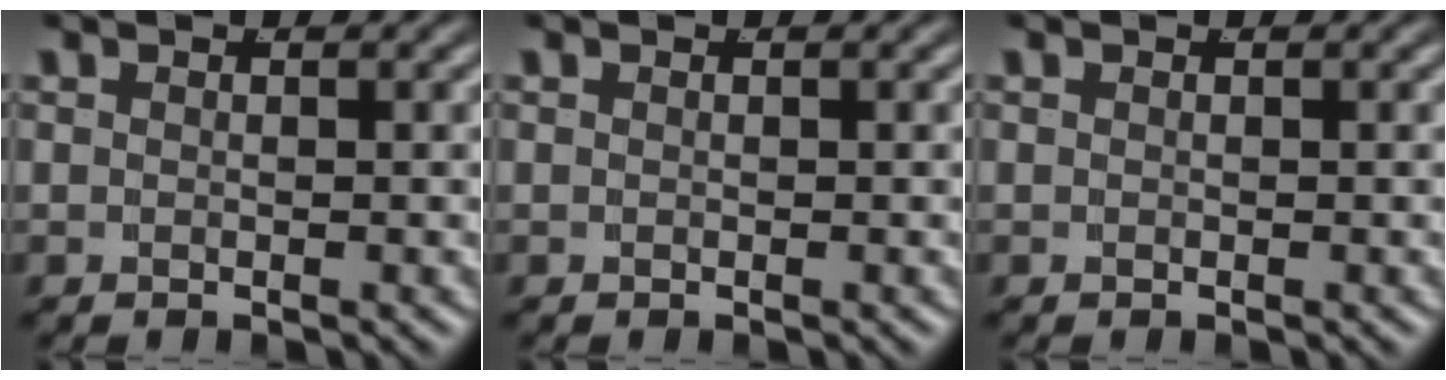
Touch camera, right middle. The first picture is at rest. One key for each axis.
{"total": 0.0}
{"total": 0.0}